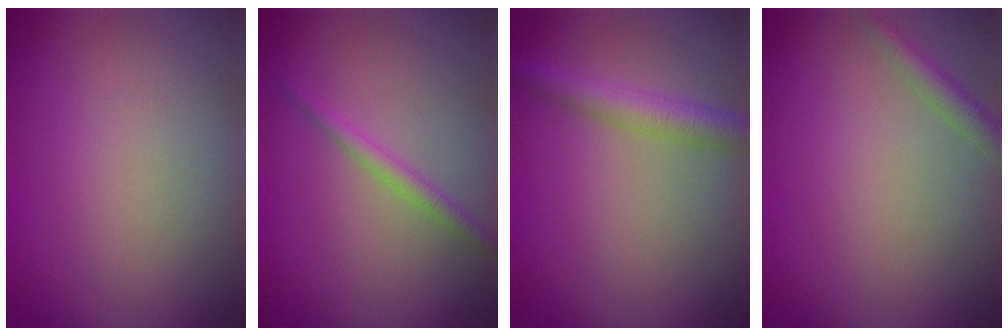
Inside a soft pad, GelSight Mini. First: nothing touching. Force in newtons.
{"total": 1.7, "press": 1.7, "slide": 0.1}
{"total": 3.7, "press": 3.7, "slide": 0.2}
{"total": 1.8, "press": 1.8, "slide": 0.1}